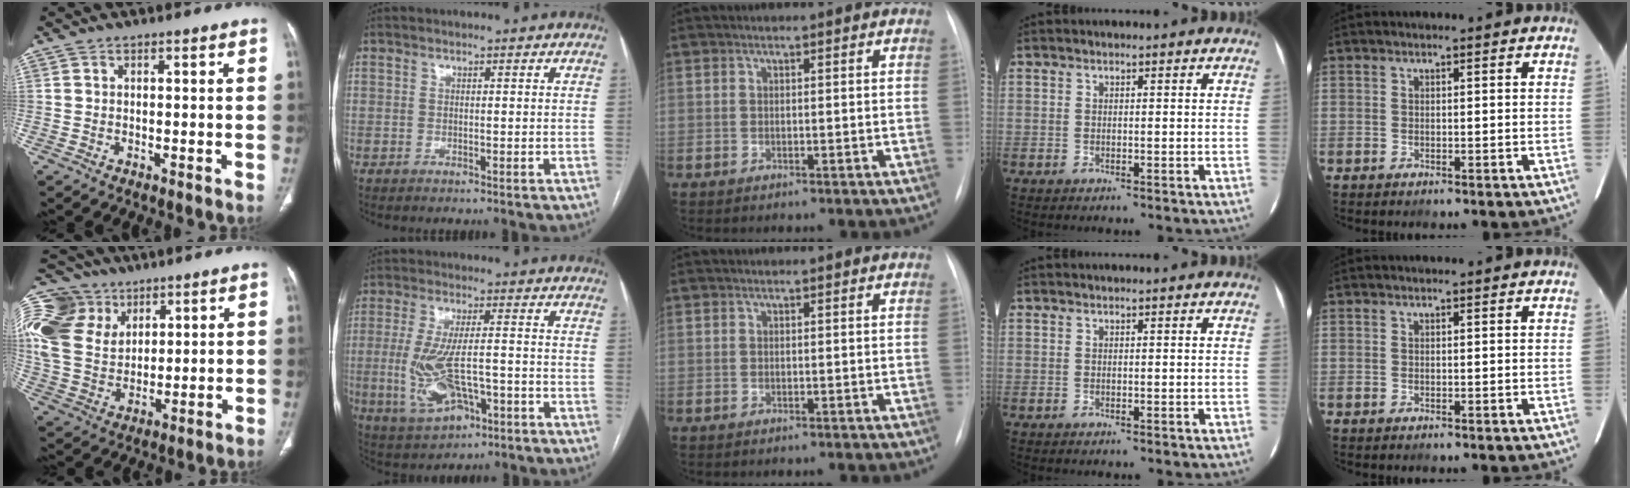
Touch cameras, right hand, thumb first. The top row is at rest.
{"thumb": {"total": 21.2, "force": [9.0, 15.5, 11.3], "torque": [-0.267, 0.021, 0.181]}, "index": {"total": 10.7, "force": [-3.0, 3.8, 9.5], "torque": [-0.199, -0.003, -0.043]}}